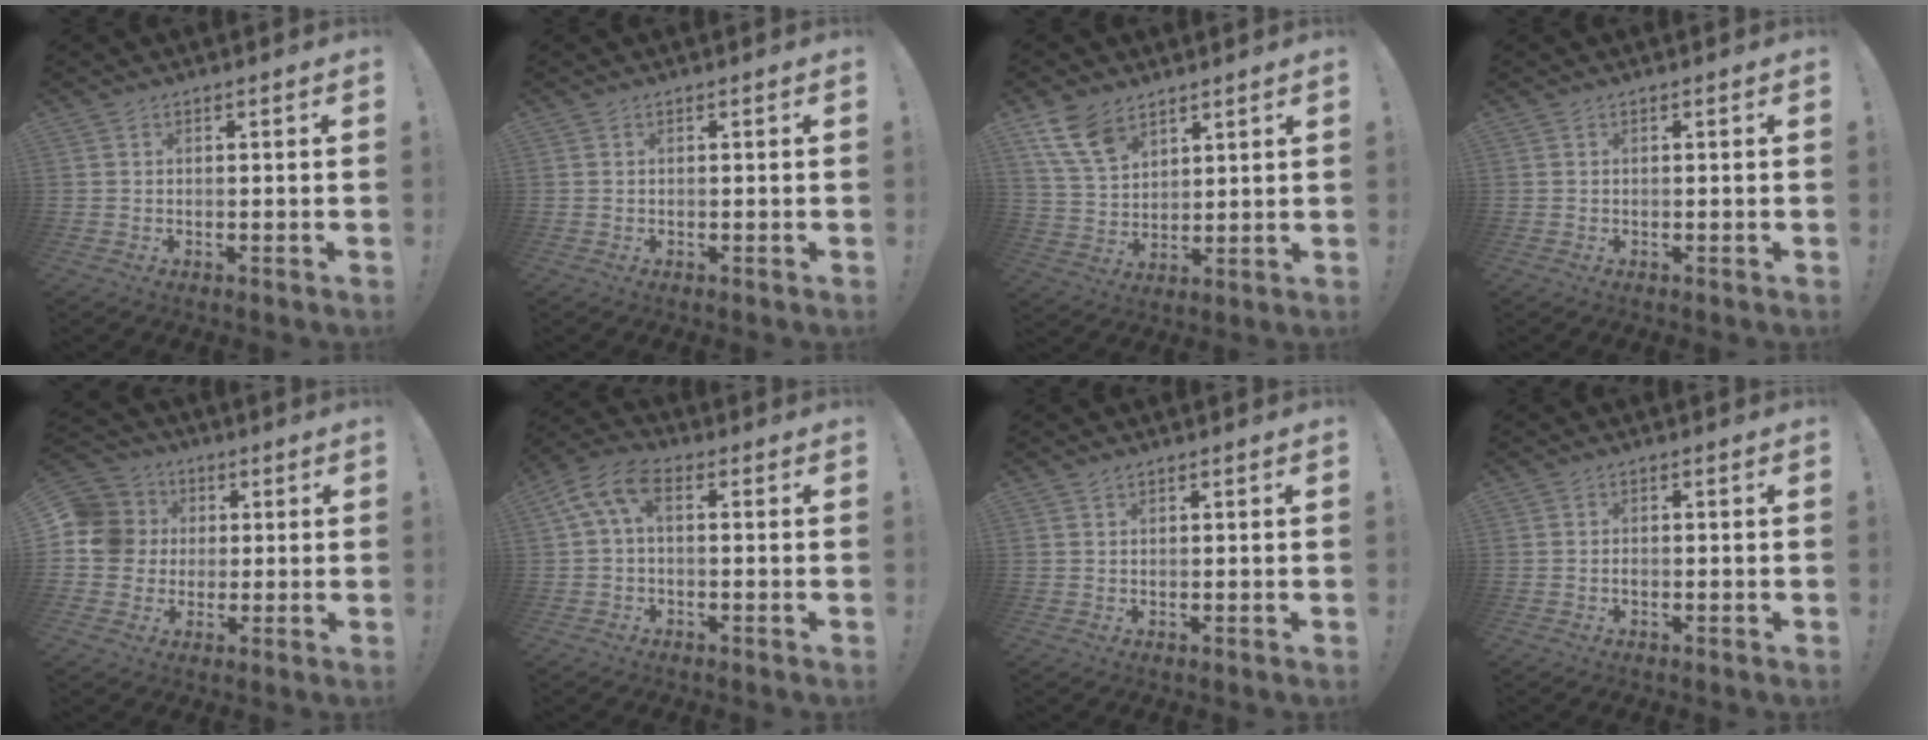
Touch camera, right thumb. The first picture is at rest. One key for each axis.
{"total": 0.0}
{"total": 11.2, "fx": 7.1, "fy": 6.6, "fz": 5.6, "tx": -0.108, "ty": -0.030, "tz": 0.142}
{"total": 0.0}
{"total": 10.9, "fx": 0.5, "fy": 10.3, "fz": 3.6, "tx": -0.072, "ty": 0.012, "tz": 0.016}
{"total": 7.6, "fx": 1.5, "fy": 4.0, "fz": 6.3, "tx": -0.133, "ty": -0.001, "tz": 0.035}
{"total": 0.6, "fx": 0.5, "fy": 0.2, "fz": 0.3, "tx": -0.004, "ty": 0.000, "tz": 0.009}
{"total": 0.6, "fx": -0.5, "fy": 0.2, "fz": 0.2, "tx": -0.005, "ty": 0.001, "tz": -0.010}